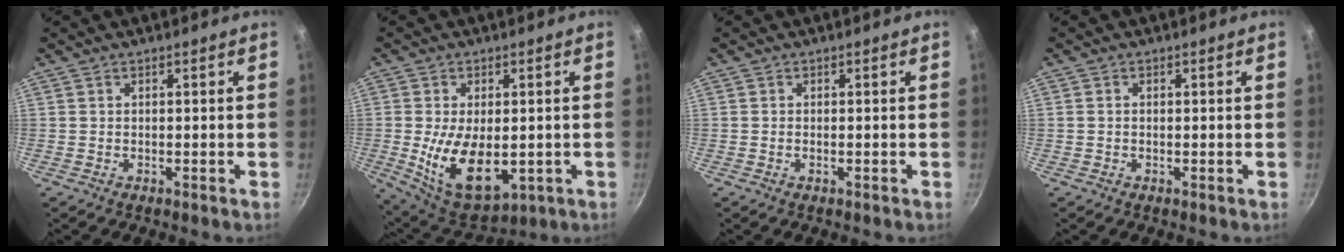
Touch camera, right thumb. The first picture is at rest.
{"total": 14.1, "force": [-1.7, 8.0, 11.5], "torque": [-0.185, -0.012, -0.009]}
{"total": 0.6, "force": [-0.2, 0.2, 0.5], "torque": [-0.010, 0.002, -0.003]}
{"total": 0.6, "force": [0.0, 0.5, 0.4], "torque": [-0.006, 0.004, -0.002]}